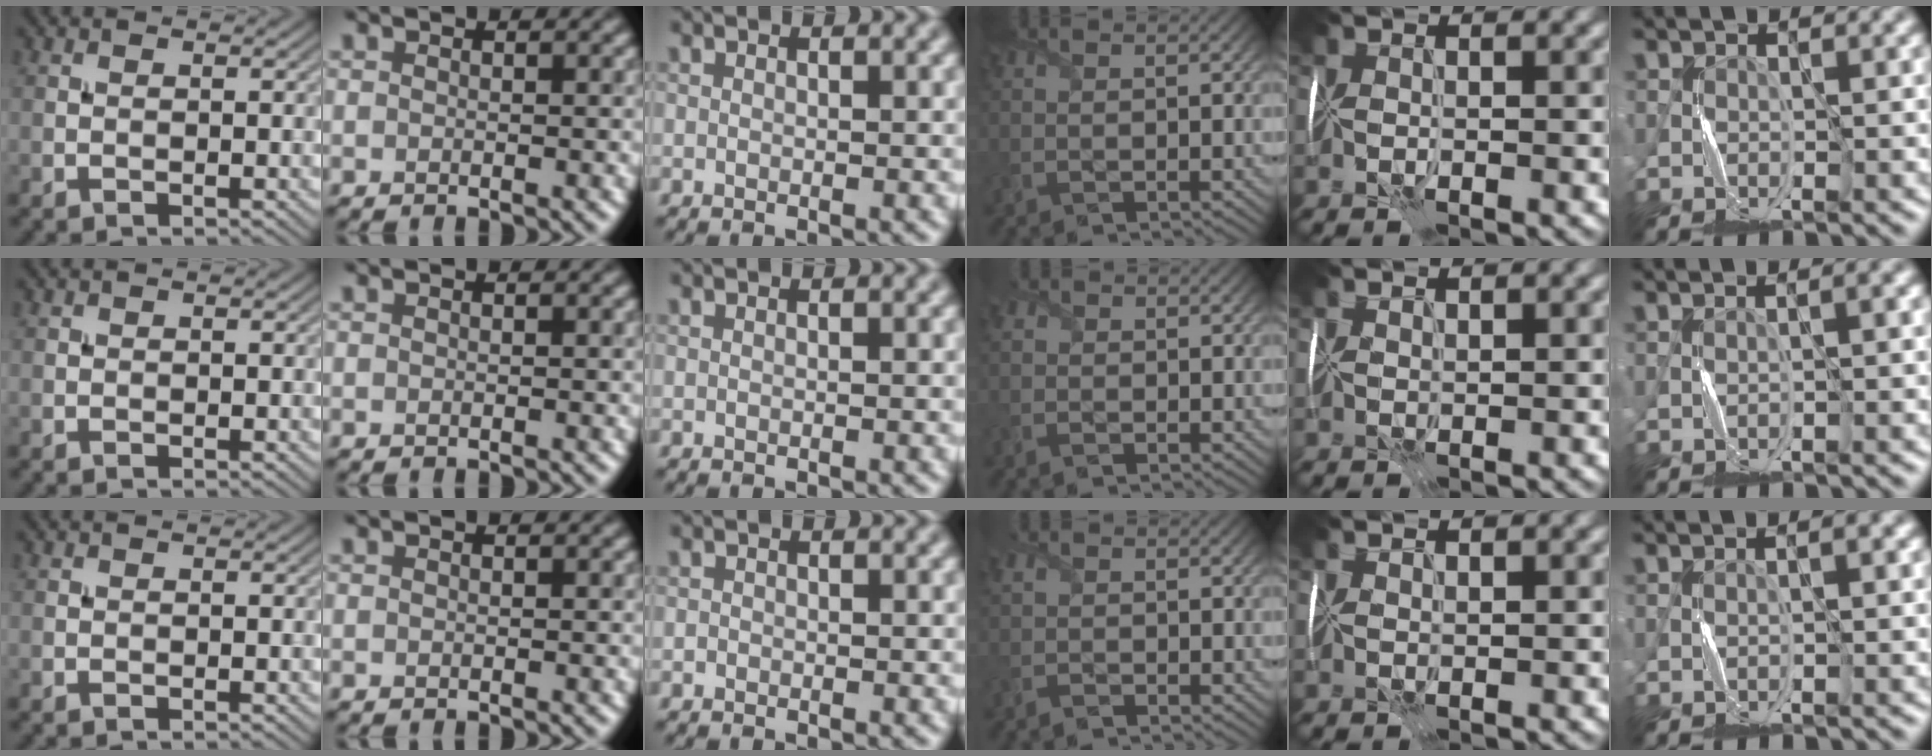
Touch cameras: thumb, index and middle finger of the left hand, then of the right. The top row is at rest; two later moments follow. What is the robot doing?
{"motion": "fold", "object": "handkerchief"}